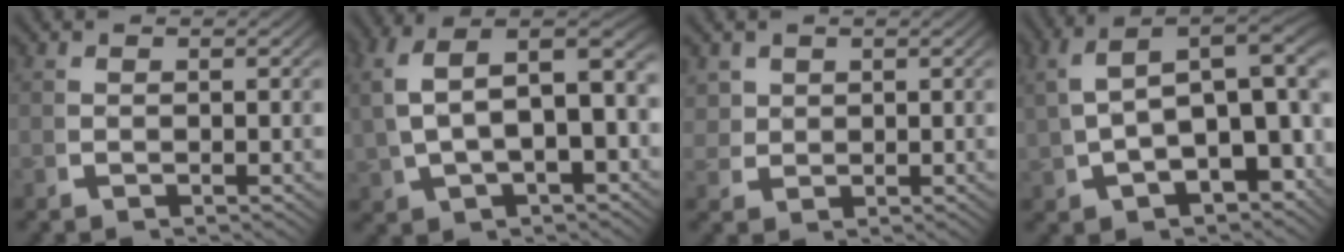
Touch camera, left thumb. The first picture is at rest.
{"total": 11.2, "force": [1.7, 7.2, 8.5], "torque": [-0.142, 0.006, 0.030]}
{"total": 2.1, "force": [1.2, 1.6, 0.7], "torque": [-0.023, -0.008, 0.034]}
{"total": 12.0, "force": [0.4, 8.0, 9.0], "torque": [-0.136, -0.014, 0.014]}